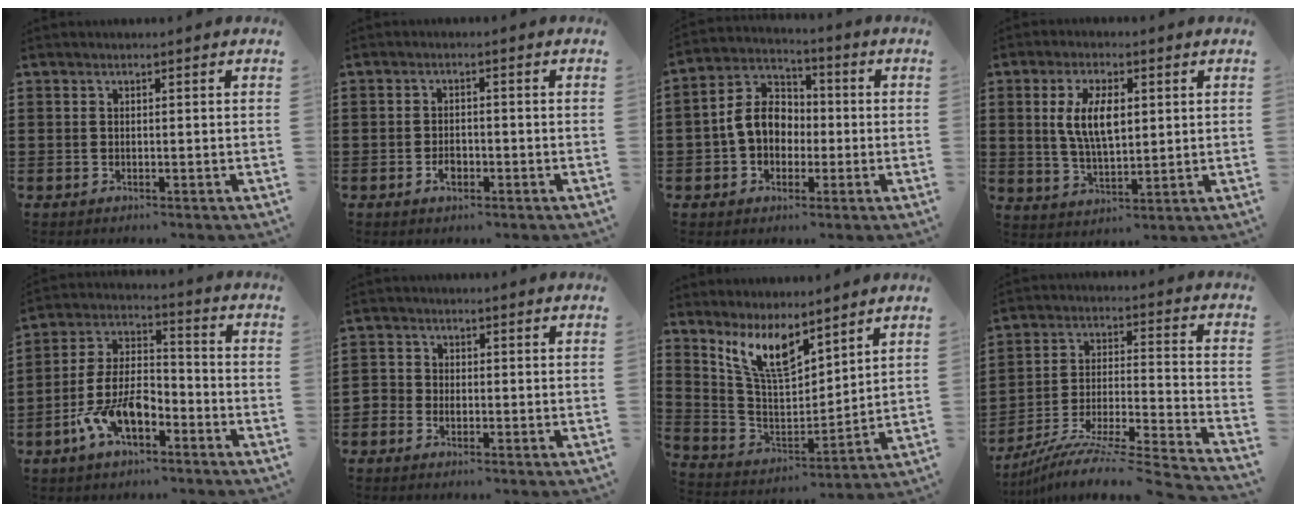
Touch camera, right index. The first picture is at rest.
{"total": 2.4, "force": [-1.1, 1.3, 1.7], "torque": [-0.033, 0.001, -0.020]}
{"total": 8.3, "force": [-0.8, 6.5, 5.2], "torque": [-0.127, 0.015, -0.017]}
{"total": 7.8, "force": [1.6, 3.5, 6.8], "torque": [-0.136, 0.005, 0.022]}
{"total": 9.8, "force": [-5.2, 4.8, 6.9], "torque": [-0.161, 0.005, -0.102]}
{"total": 1.8, "force": [-1.2, 1.3, 0.2], "torque": [-0.011, 0.005, -0.028]}
{"total": 9.6, "force": [7.0, 3.1, 5.7], "torque": [-0.133, -0.026, 0.131]}
{"total": 8.4, "force": [-7.4, -0.2, 3.9], "torque": [-0.065, -0.003, -0.151]}